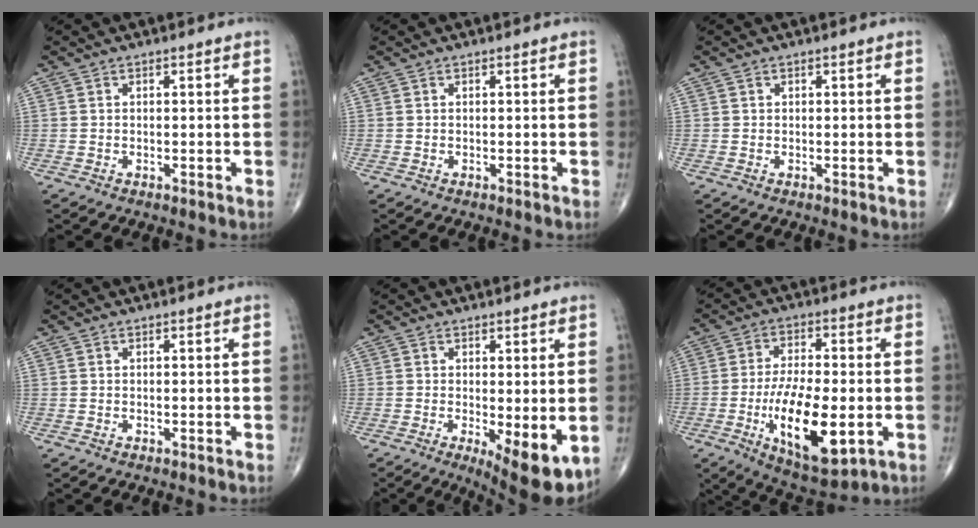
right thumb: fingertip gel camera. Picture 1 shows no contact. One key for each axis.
{"total": 0.0}
{"total": 0.0}
{"total": 0.0}
{"total": 8.9, "fx": -2.0, "fy": 3.0, "fz": 8.1, "tx": -0.110, "ty": -0.023, "tz": -0.023}
{"total": 16.9, "fx": -4.2, "fy": 6.9, "fz": 14.9, "tx": -0.248, "ty": -0.001, "tz": -0.059}